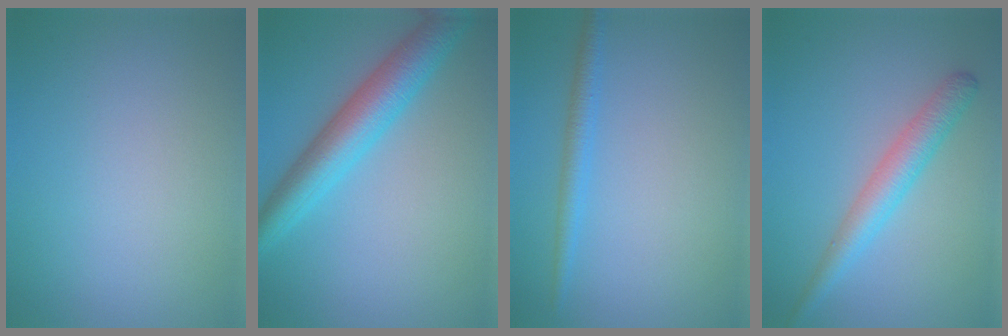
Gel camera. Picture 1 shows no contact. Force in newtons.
{"total": 5.7, "press": 5.7, "slide": 0.0}
{"total": 1.8, "press": 1.8, "slide": 0.1}
{"total": 3.2, "press": 3.2, "slide": 0.2}